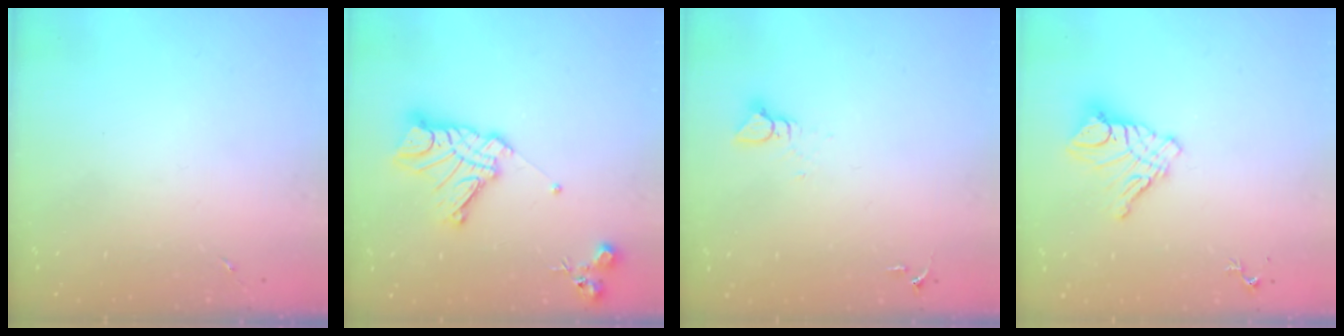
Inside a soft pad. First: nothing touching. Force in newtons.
{"total": 16.1, "press": 16.0, "slide": 1.6}
{"total": 3.9, "press": 3.8, "slide": 0.5}
{"total": 11.5, "press": 11.4, "slide": 0.8}